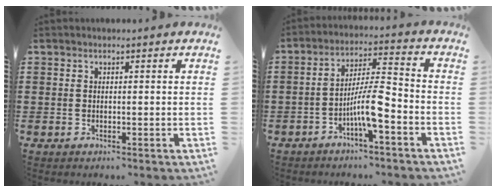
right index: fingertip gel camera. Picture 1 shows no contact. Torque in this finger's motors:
{"motor_torque": [2.14, 0.00, 0.63, 0.19]}